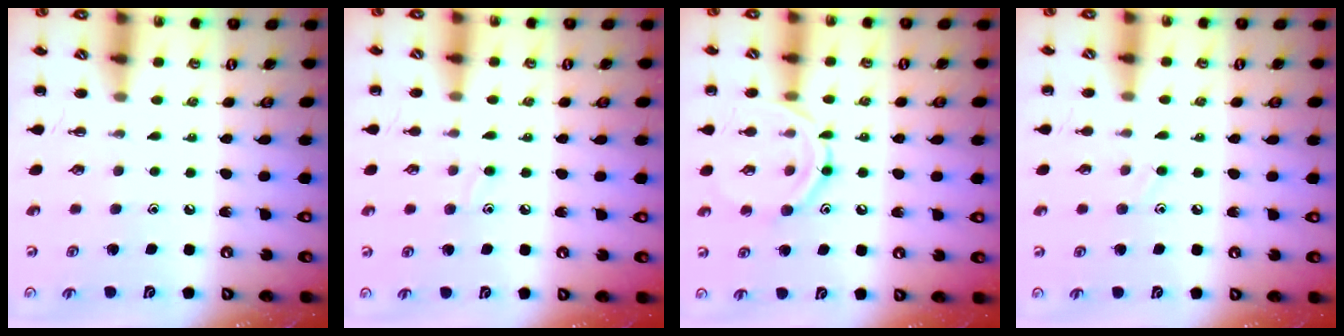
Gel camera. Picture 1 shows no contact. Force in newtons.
{"total": 6.9, "press": 6.4, "slide": 2.4}
{"total": 11.5, "press": 11.4, "slide": 1.1}
{"total": 6.7, "press": 6.2, "slide": 2.4}